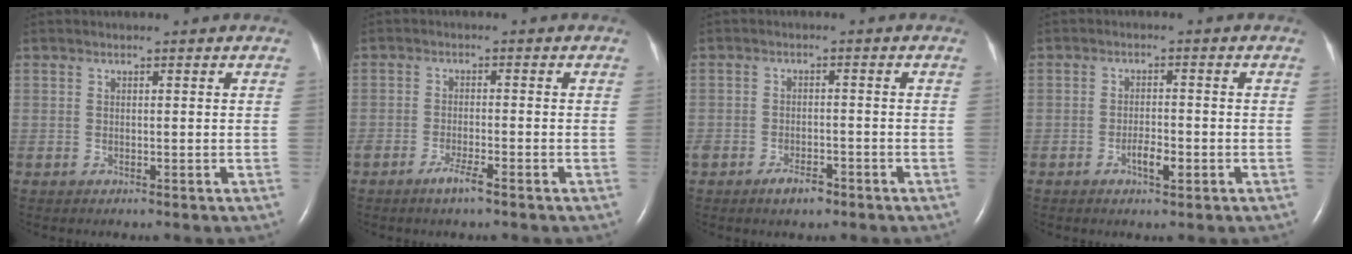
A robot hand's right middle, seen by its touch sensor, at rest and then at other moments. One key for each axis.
{"total": 2.8, "fx": -2.0, "fy": 0.1, "fz": 2.0, "tx": -0.045, "ty": -0.003, "tz": -0.037}
{"total": 3.1, "fx": -2.2, "fy": 1.3, "fz": 1.8, "tx": -0.035, "ty": 0.001, "tz": -0.033}
{"total": 2.8, "fx": -1.3, "fy": 0.8, "fz": 2.4, "tx": -0.044, "ty": 0.001, "tz": -0.019}